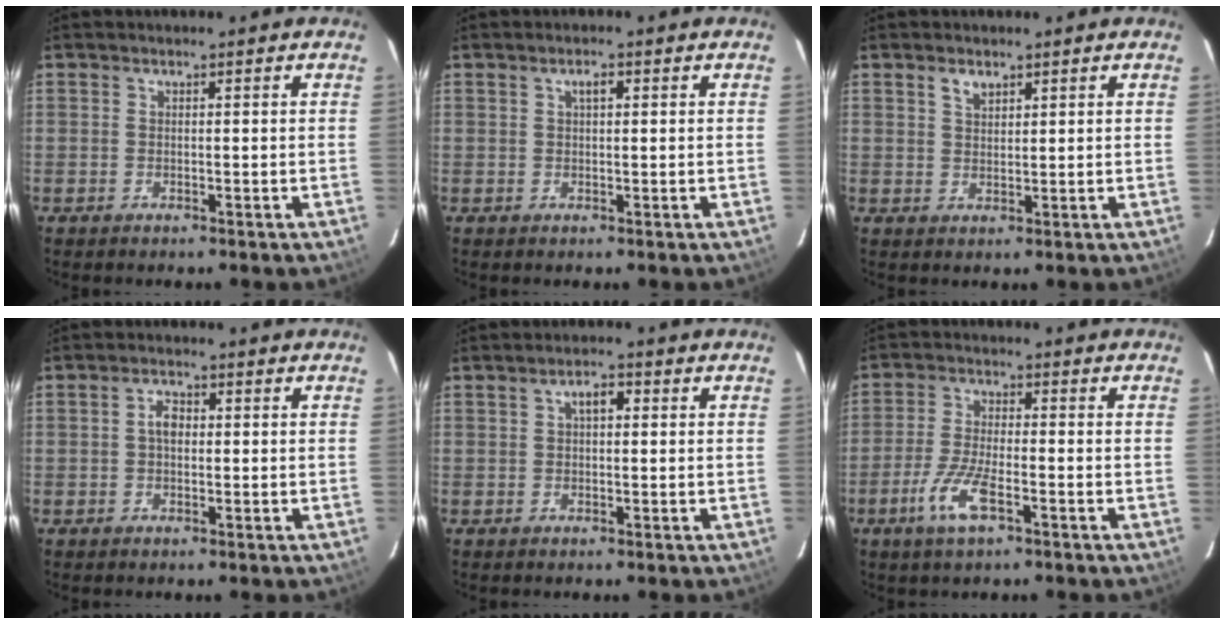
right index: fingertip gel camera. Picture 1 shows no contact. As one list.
[{"total": 1.6, "force": [0.6, 0.7, 1.3], "torque": [-0.022, 0.006, 0.009]}, {"total": 2.3, "force": [1.5, 1.3, 1.2], "torque": [-0.019, 0.005, 0.029]}, {"total": 2.5, "force": [0.1, 1.6, 2.0], "torque": [-0.037, 0.009, 0.001]}, {"total": 2.6, "force": [0.6, 1.4, 2.2], "torque": [-0.037, 0.012, 0.010]}, {"total": 7.5, "force": [-3.8, 2.0, 6.2], "torque": [-0.137, -0.008, -0.075]}]